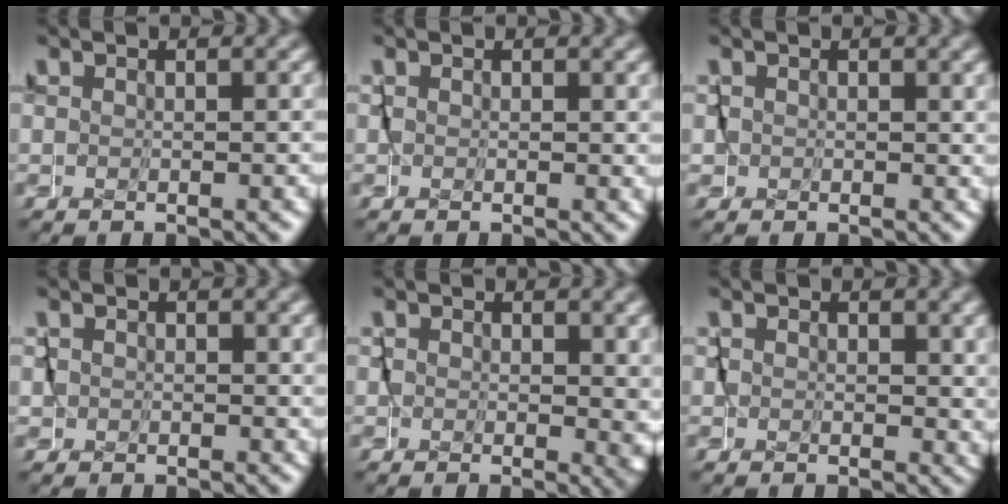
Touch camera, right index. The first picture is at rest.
{"total": 0.6, "force": [0.1, 0.4, 0.5], "torque": [-0.006, -0.004, 0.002]}
{"total": 2.4, "force": [-0.1, 2.2, 1.0], "torque": [-0.027, -0.005, -0.005]}
{"total": 1.9, "force": [0.0, 1.7, 0.9], "torque": [-0.020, -0.003, -0.002]}
{"total": 2.2, "force": [0.4, 1.1, 1.9], "torque": [-0.015, -0.011, 0.008]}
{"total": 1.3, "force": [0.3, 1.0, 0.9], "torque": [-0.011, -0.006, 0.006]}